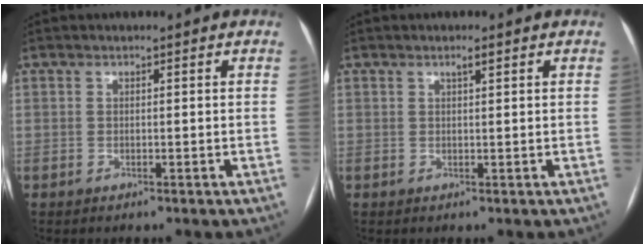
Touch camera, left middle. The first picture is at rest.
{"total": 1.0, "force": [0.6, 0.1, 0.8], "torque": [-0.015, 0.001, 0.010]}